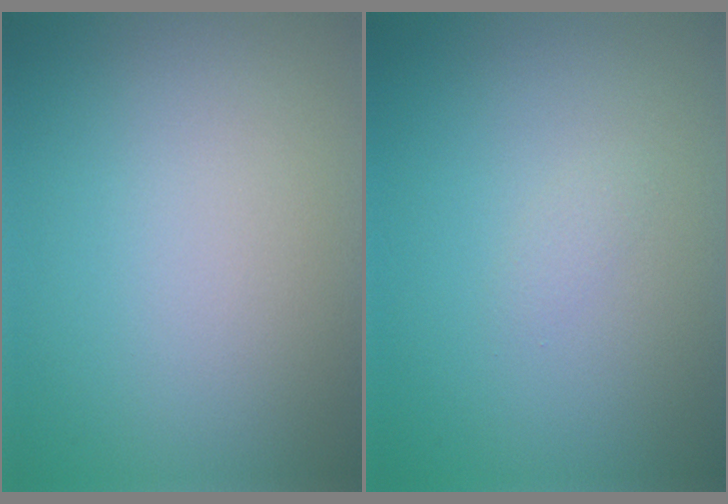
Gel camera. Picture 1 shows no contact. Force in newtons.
{"total": 0.6, "press": 0.5, "slide": 0.1}